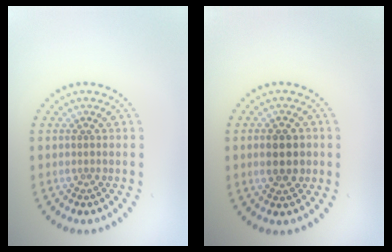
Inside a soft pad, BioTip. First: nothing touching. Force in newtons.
{"total": 3.7, "press": 3.7, "slide": 0.2}